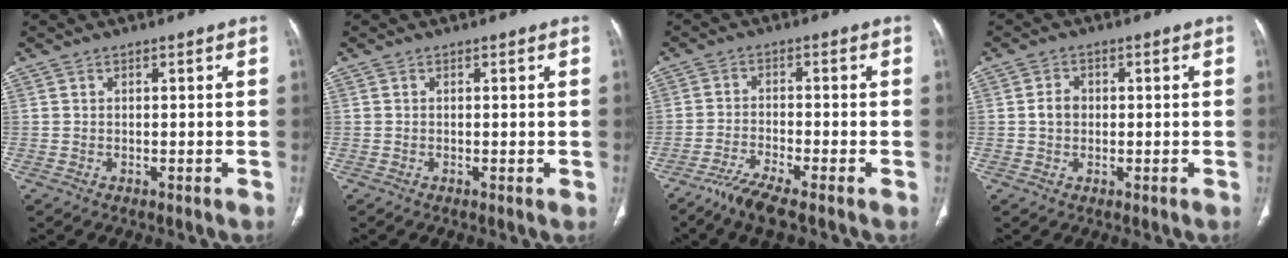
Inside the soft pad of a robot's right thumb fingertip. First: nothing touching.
{"total": 0.0}
{"total": 4.3, "force": [-3.4, 0.1, 2.7], "torque": [-0.071, 0.005, -0.073]}
{"total": 2.9, "force": [0.0, 2.4, 1.7], "torque": [-0.024, 0.010, -0.002]}